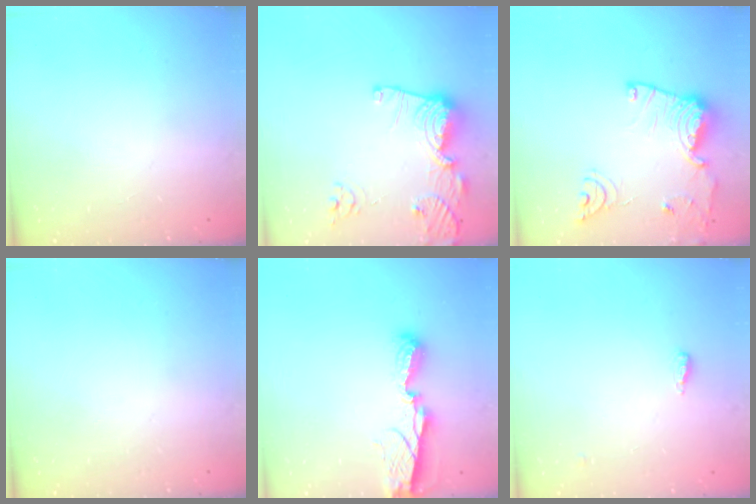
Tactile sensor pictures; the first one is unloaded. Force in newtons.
{"total": 15.3, "press": 15.2, "slide": 1.7}
{"total": 15.7, "press": 15.6, "slide": 1.7}
{"total": 0.0}
{"total": 8.4, "press": 8.4, "slide": 1.1}
{"total": 4.7, "press": 4.6, "slide": 1.2}